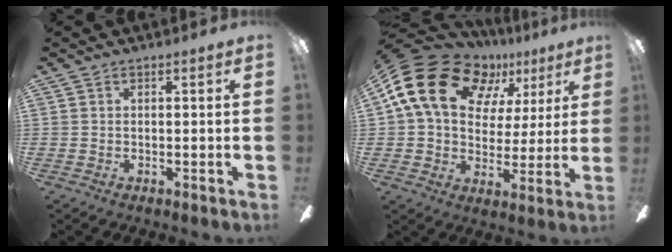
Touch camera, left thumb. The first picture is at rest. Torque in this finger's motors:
{"motor_torque": [-0.02, 1.30, 1.46, -1.31, 0.42]}